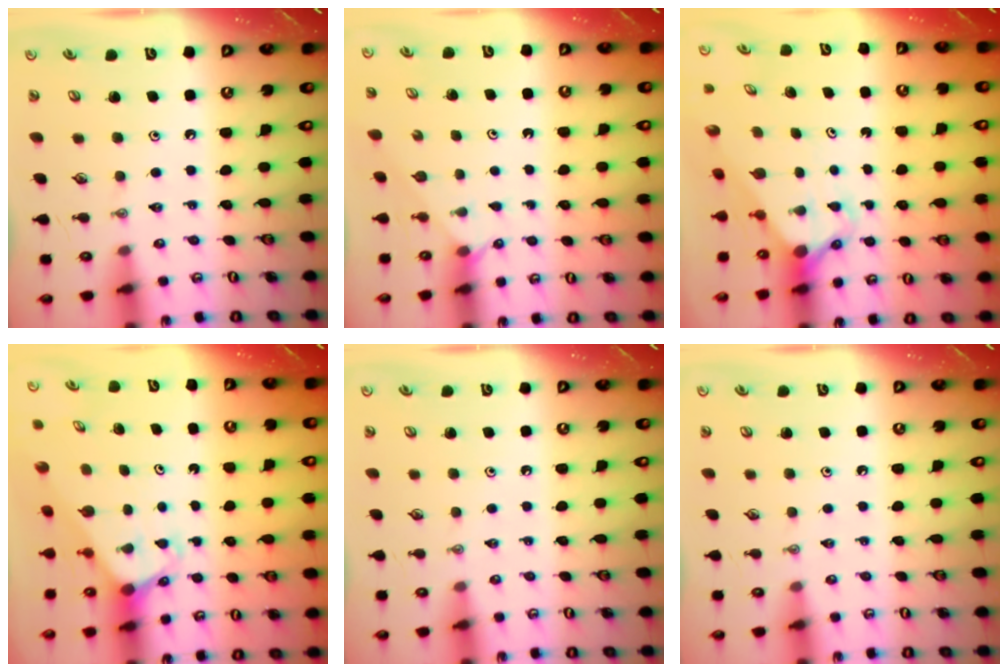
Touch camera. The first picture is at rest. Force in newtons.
{"total": 1.9, "press": 1.9, "slide": 0.3}
{"total": 3.0, "press": 3.0, "slide": 0.3}
{"total": 1.9, "press": 1.9, "slide": 0.1}
{"total": 0.0}
{"total": 0.0}